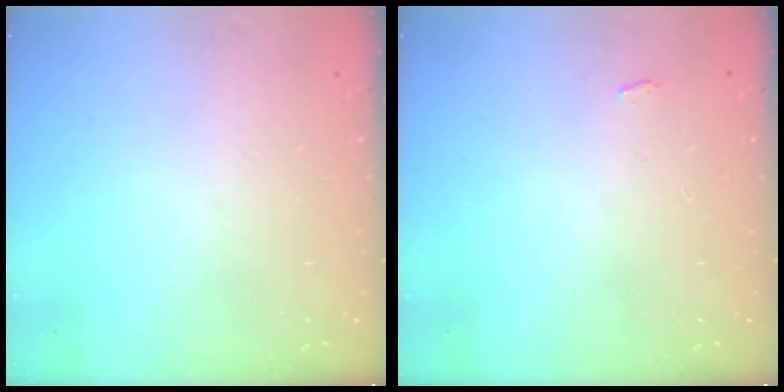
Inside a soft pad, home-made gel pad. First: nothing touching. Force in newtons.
{"total": 2.8, "press": 2.8, "slide": 0.3}